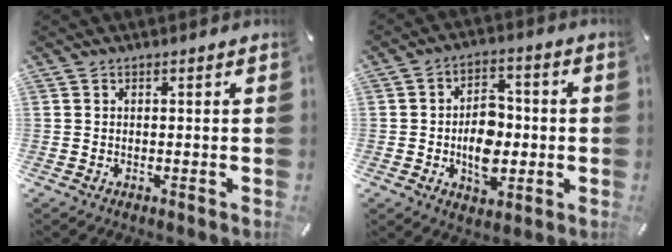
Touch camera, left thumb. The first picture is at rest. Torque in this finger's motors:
{"motor_torque": [-0.44, 1.14, 0.57, -0.30, 0.26]}